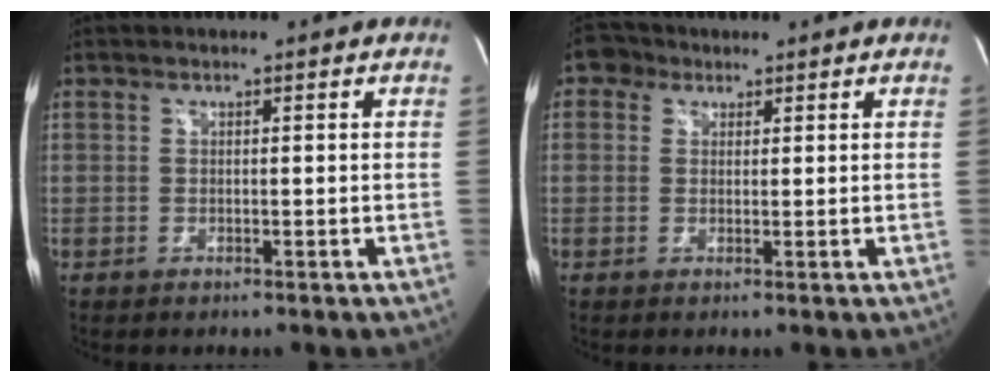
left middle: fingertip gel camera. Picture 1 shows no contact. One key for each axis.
{"total": 2.9, "fx": 1.5, "fy": 2.4, "fz": 0.6, "tx": -0.015, "ty": 0.011, "tz": 0.021}